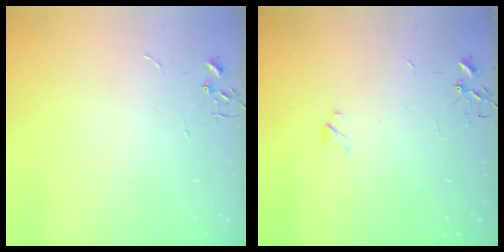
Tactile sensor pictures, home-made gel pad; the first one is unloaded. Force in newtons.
{"total": 3.4, "press": 3.3, "slide": 0.4}